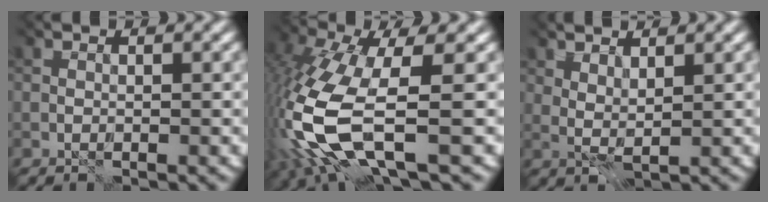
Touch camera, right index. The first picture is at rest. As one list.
[{"total": 10.3, "force": [-2.8, 3.6, 9.2], "torque": [-0.236, -0.022, -0.057]}, {"total": 1.8, "force": [1.6, -0.1, 0.7], "torque": [-0.019, -0.003, 0.033]}]